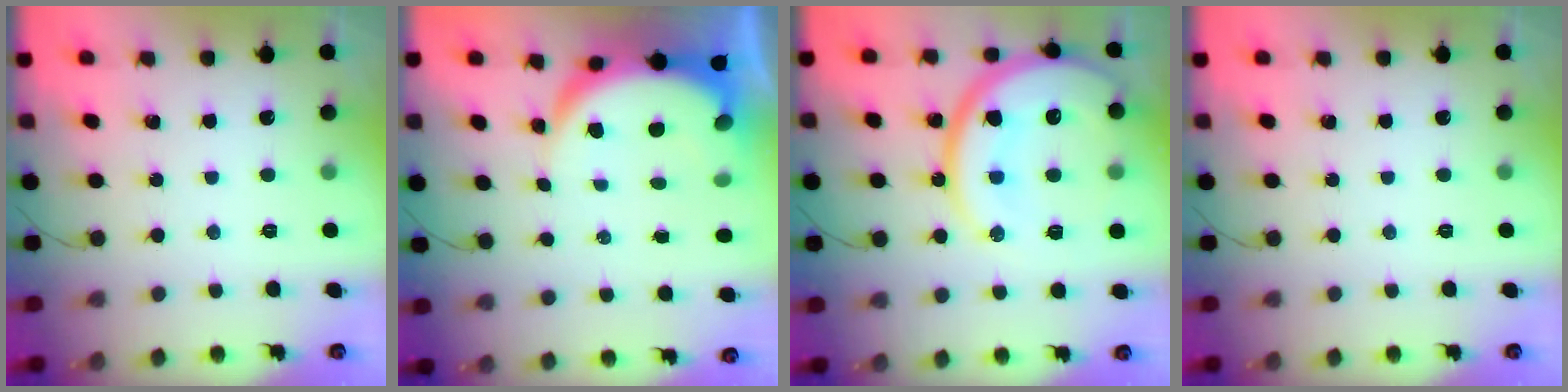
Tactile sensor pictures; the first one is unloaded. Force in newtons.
{"total": 9.1, "press": 9.0, "slide": 1.1}
{"total": 23.7, "press": 23.6, "slide": 2.2}
{"total": 0.0}